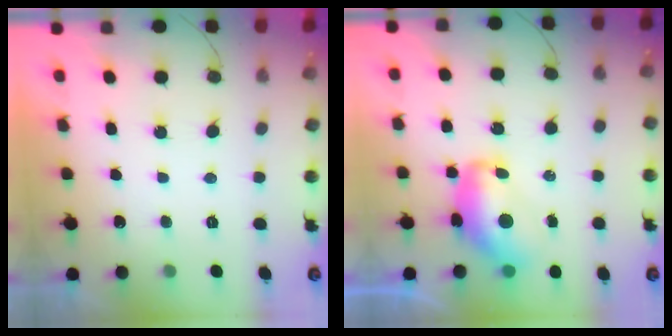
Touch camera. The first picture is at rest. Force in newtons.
{"total": 10.5, "press": 10.5, "slide": 0.9}